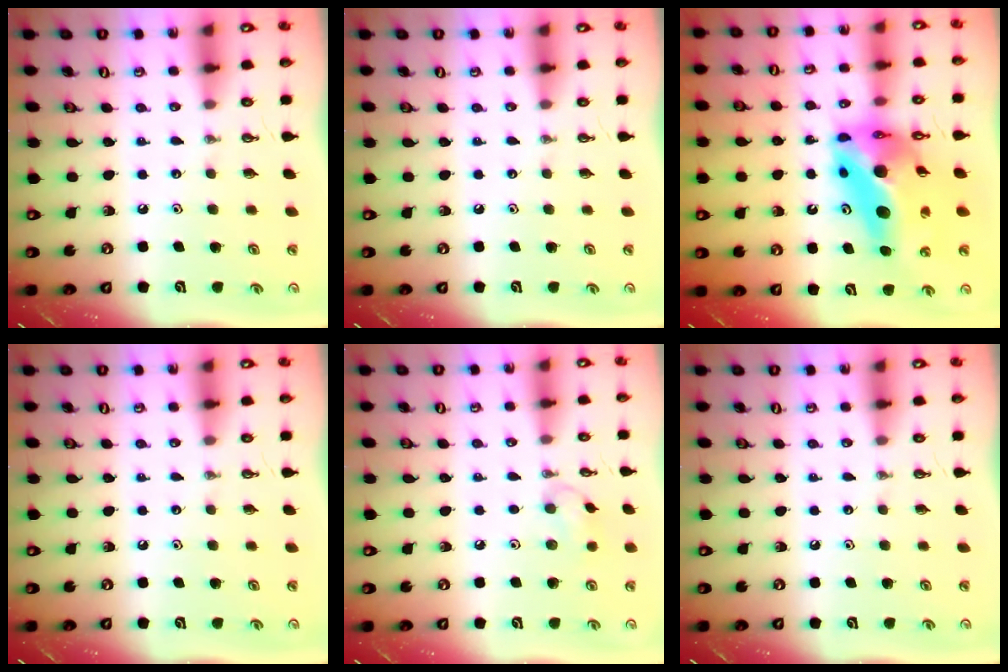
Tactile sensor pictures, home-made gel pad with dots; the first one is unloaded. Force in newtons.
{"total": 0.0}
{"total": 20.4, "press": 18.9, "slide": 7.6}
{"total": 0.0}
{"total": 7.7, "press": 7.1, "slide": 3.2}
{"total": 0.0}